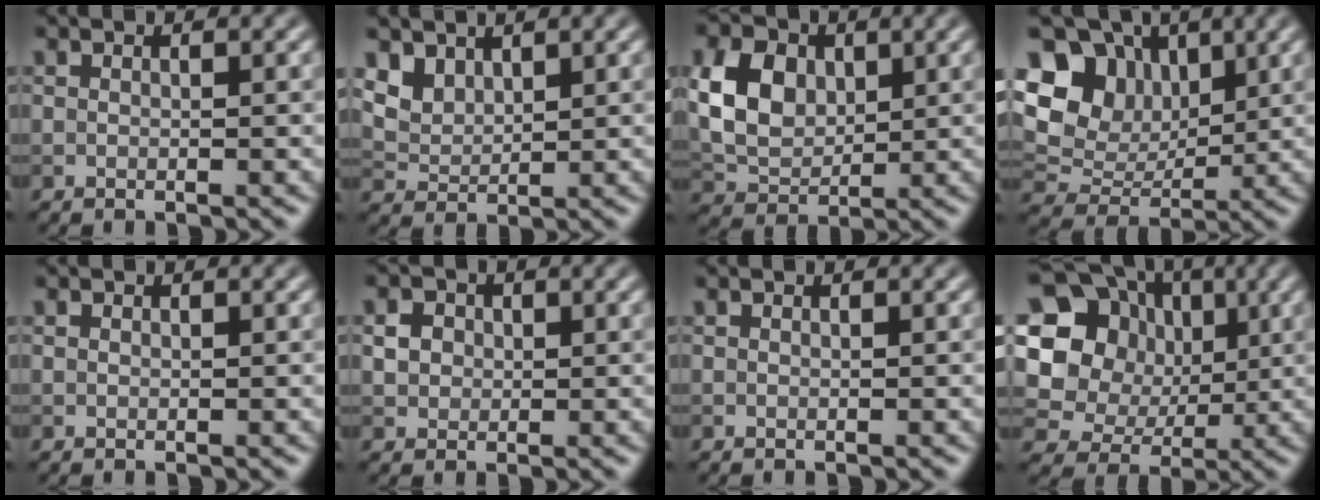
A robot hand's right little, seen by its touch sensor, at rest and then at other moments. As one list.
[{"total": 3.9, "force": [2.8, 2.3, 1.5], "torque": [-0.047, -0.009, 0.075]}, {"total": 6.3, "force": [1.4, 4.5, 4.1], "torque": [-0.091, 0.004, 0.025]}, {"total": 11.0, "force": [3.8, 8.5, 6.0], "torque": [-0.119, 0.028, 0.061]}, {"total": 0.0}, {"total": 1.9, "force": [0.4, 1.7, 0.7], "torque": [-0.012, 0.000, 0.013]}, {"total": 0.0}, {"total": 17.4, "force": [4.2, 15.4, 7.0], "torque": [-0.166, 0.029, 0.058]}]